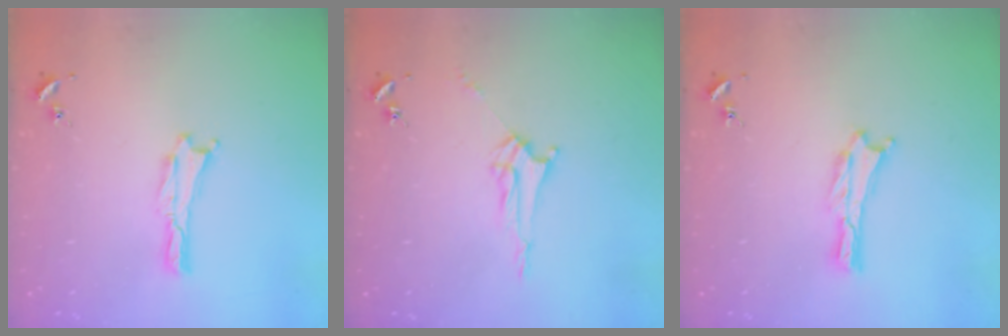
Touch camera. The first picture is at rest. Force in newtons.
{"total": 3.0, "press": 3.0, "slide": 0.3}
{"total": 0.0}